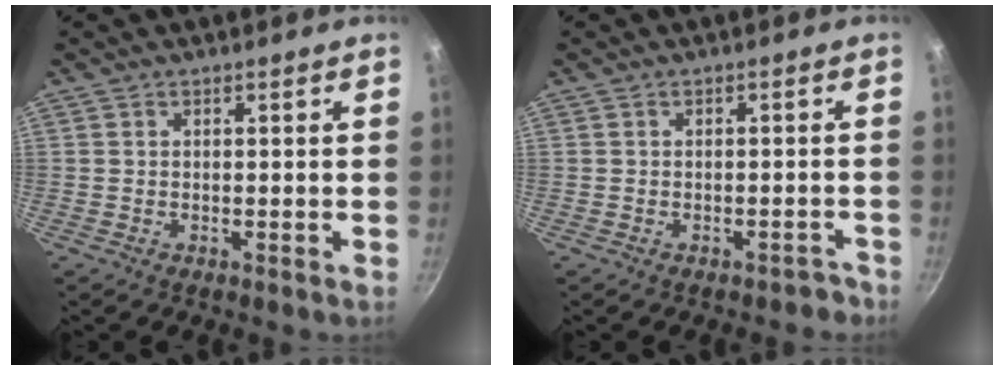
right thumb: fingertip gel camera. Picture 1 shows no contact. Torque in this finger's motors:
{"motor_torque": [0.79, -0.02, -0.20, 0.09, 0.09]}